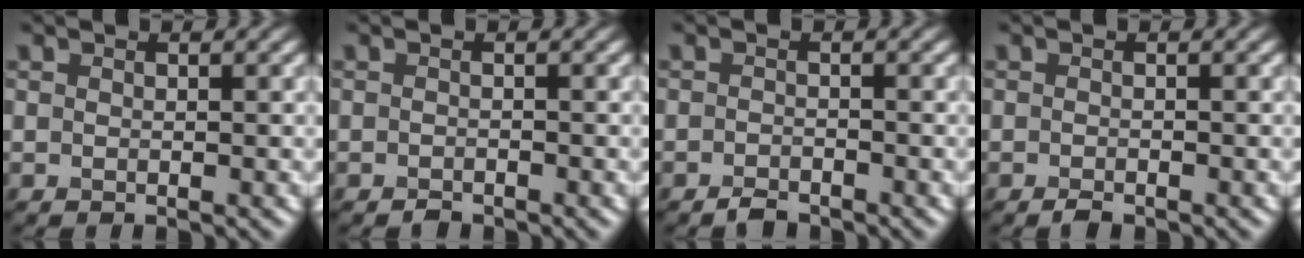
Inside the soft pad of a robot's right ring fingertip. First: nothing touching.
{"total": 0.8, "force": [-0.7, 0.3, 0.2], "torque": [-0.002, 0.000, -0.013]}
{"total": 1.4, "force": [-1.3, 0.5, 0.5], "torque": [-0.008, 0.001, -0.026]}
{"total": 1.0, "force": [-0.8, 0.3, 0.5], "torque": [-0.010, -0.002, -0.014]}